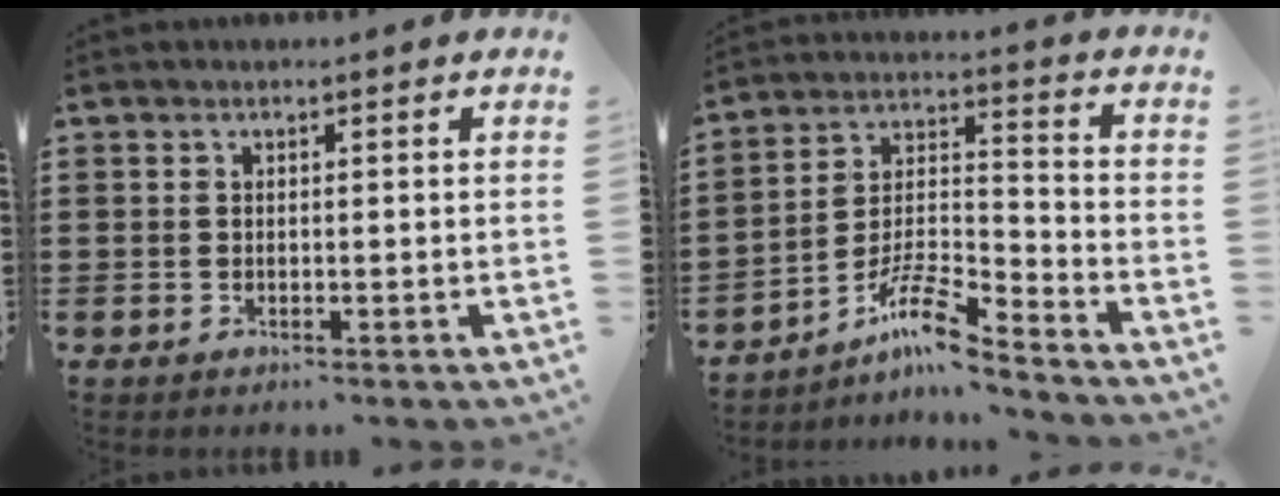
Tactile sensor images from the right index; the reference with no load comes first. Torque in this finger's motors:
{"motor_torque": [-0.48, 0.07, -1.05, -0.21]}